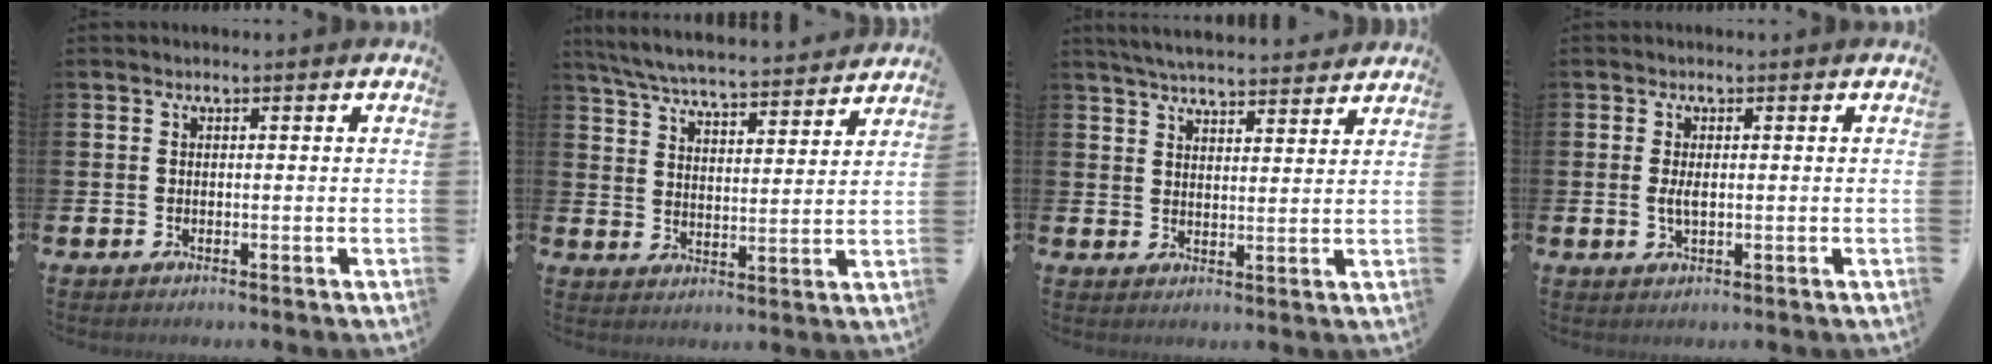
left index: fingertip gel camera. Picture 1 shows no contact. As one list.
[{"total": 6.7, "force": [6.5, 0.5, 1.6], "torque": [-0.057, -0.046, 0.114]}, {"total": 5.3, "force": [5.2, 0.4, 1.0], "torque": [-0.028, -0.029, 0.092]}, {"total": 1.9, "force": [0.1, 0.8, 1.7], "torque": [-0.031, 0.001, 0.000]}]